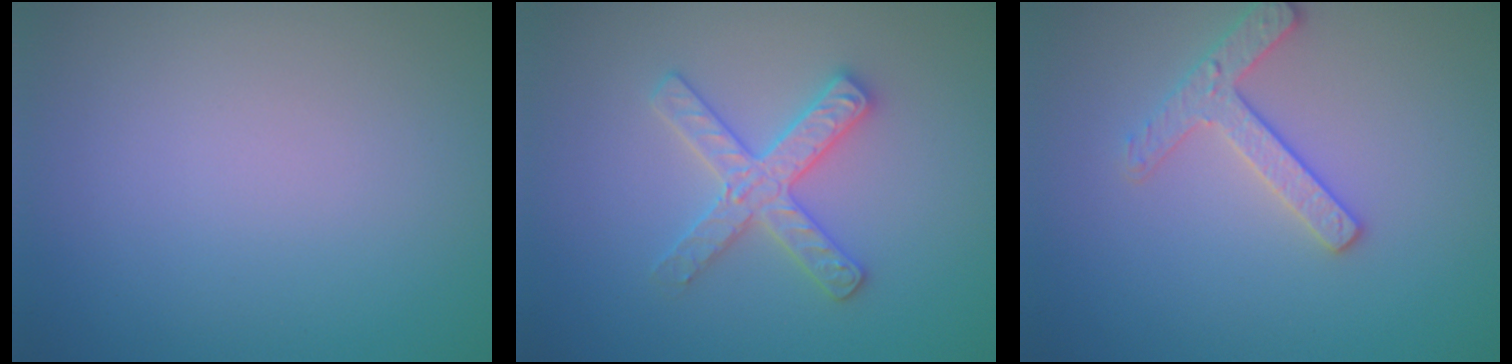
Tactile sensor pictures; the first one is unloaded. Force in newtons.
{"total": 2.9, "press": 2.9, "slide": 0.5}
{"total": 2.5, "press": 2.5, "slide": 0.3}